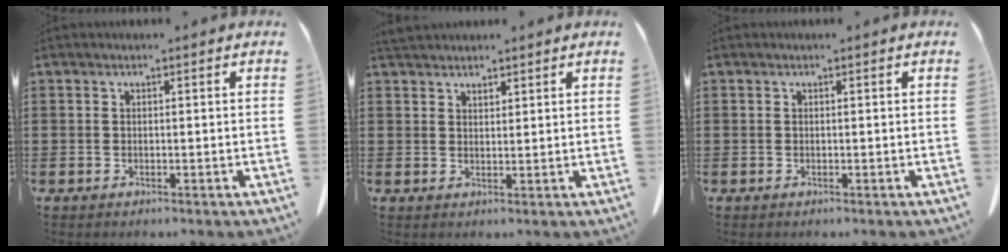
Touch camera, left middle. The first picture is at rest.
{"total": 2.6, "force": [2.4, 0.8, 0.4], "torque": [-0.013, 0.000, 0.047]}
{"total": 0.0}